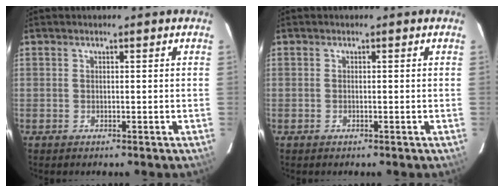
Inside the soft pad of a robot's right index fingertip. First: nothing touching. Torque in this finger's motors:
{"motor_torque": [0.15, 0.08, 0.08, 0.00]}